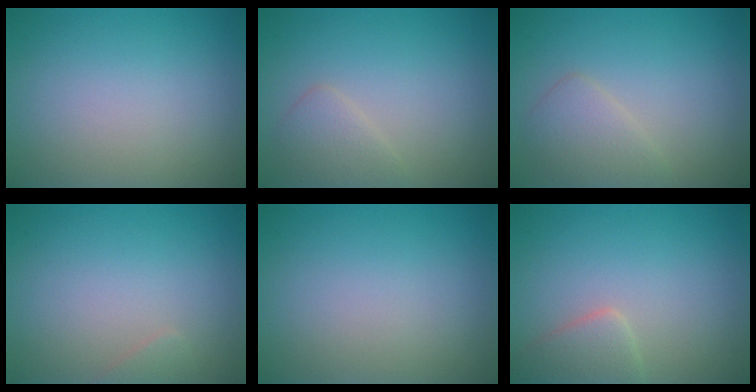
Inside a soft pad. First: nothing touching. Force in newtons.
{"total": 1.9, "press": 1.9, "slide": 0.0}
{"total": 2.4, "press": 2.4, "slide": 0.1}
{"total": 0.8, "press": 0.8, "slide": 0.0}
{"total": 0.0}
{"total": 2.4, "press": 2.4, "slide": 0.1}